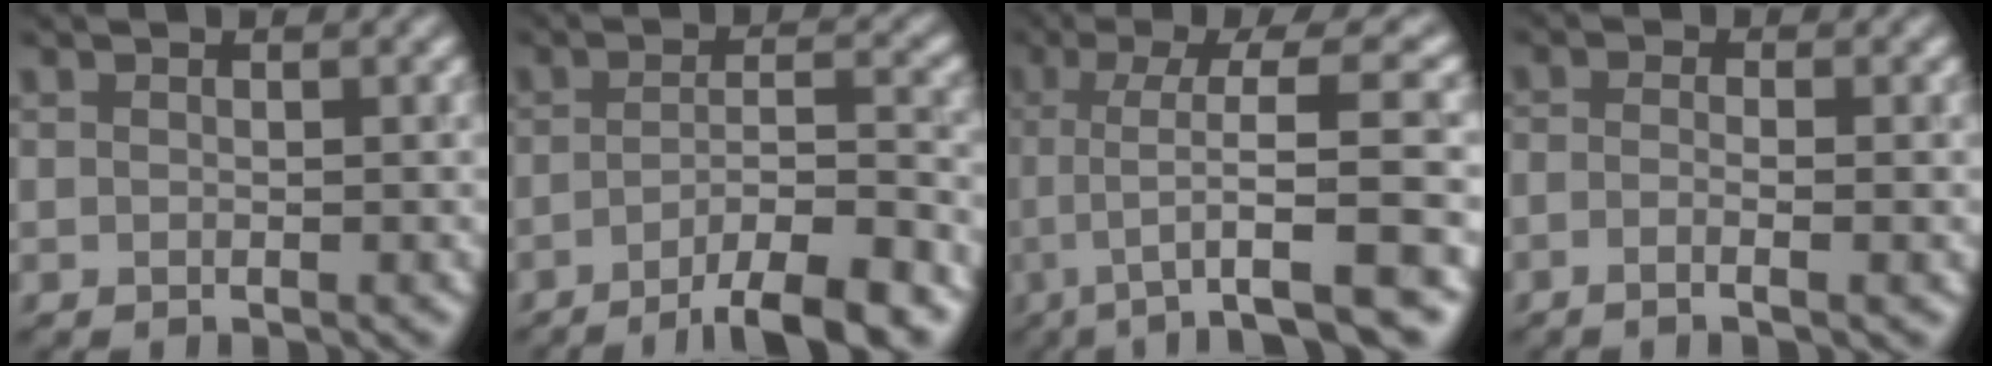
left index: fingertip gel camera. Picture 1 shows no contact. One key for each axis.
{"total": 7.8, "fx": -4.9, "fy": 1.5, "fz": 5.9, "tx": -0.074, "ty": 0.017, "tz": -0.065}
{"total": 8.6, "fx": -1.3, "fy": 1.7, "fz": 8.3, "tx": -0.123, "ty": 0.024, "tz": -0.011}
{"total": 2.0, "fx": -1.1, "fy": 0.5, "fz": 1.7, "tx": -0.019, "ty": 0.002, "tz": -0.018}